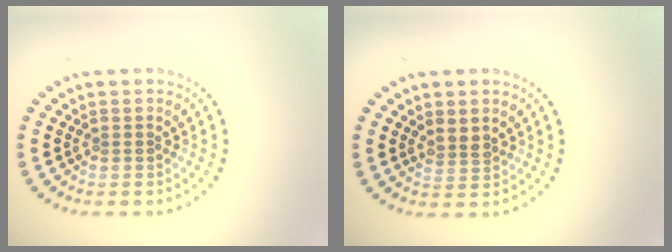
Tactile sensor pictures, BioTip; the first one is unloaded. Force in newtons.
{"total": 1.7, "press": 1.4, "slide": 1.0}